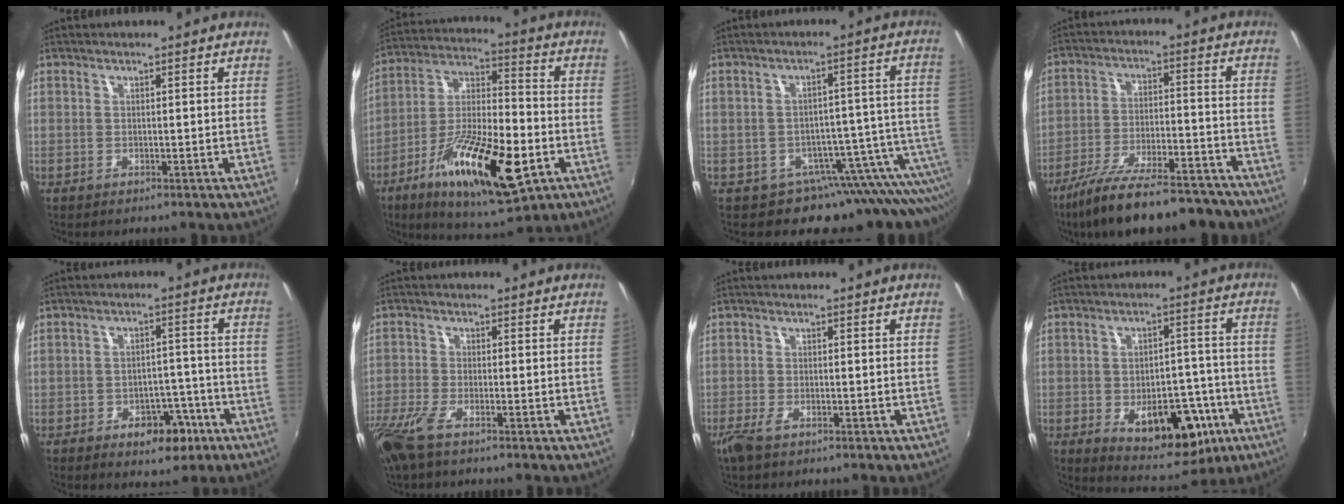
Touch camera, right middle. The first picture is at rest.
{"total": 21.0, "force": [-8.9, 6.2, 18.0], "torque": [-0.318, -0.029, -0.146]}
{"total": 11.5, "force": [-9.6, 3.7, 5.3], "torque": [-0.039, -0.015, -0.138]}
{"total": 22.7, "force": [-19.1, 5.6, 10.9], "torque": [-0.193, -0.030, -0.271]}
{"total": 6.7, "force": [-3.9, 3.9, 3.8], "torque": [-0.058, 0.014, -0.040]}
{"total": 8.2, "force": [-5.5, 2.2, 5.6], "torque": [-0.142, -0.030, -0.111]}
{"total": 3.1, "force": [-2.1, 1.0, 2.0], "torque": [-0.049, -0.009, -0.041]}
{"total": 13.7, "force": [-5.4, 7.3, 10.2], "torque": [-0.148, -0.002, -0.058]}